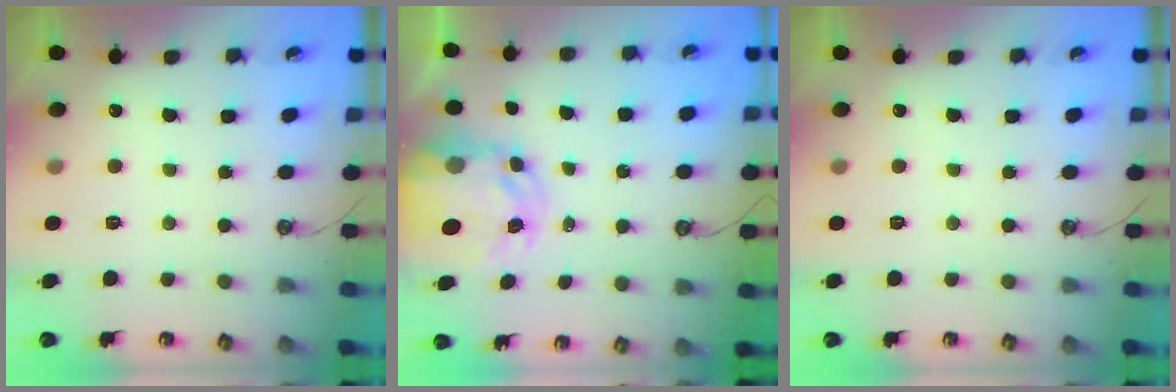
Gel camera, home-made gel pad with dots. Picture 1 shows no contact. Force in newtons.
{"total": 5.9, "press": 5.9, "slide": 0.5}
{"total": 0.0}